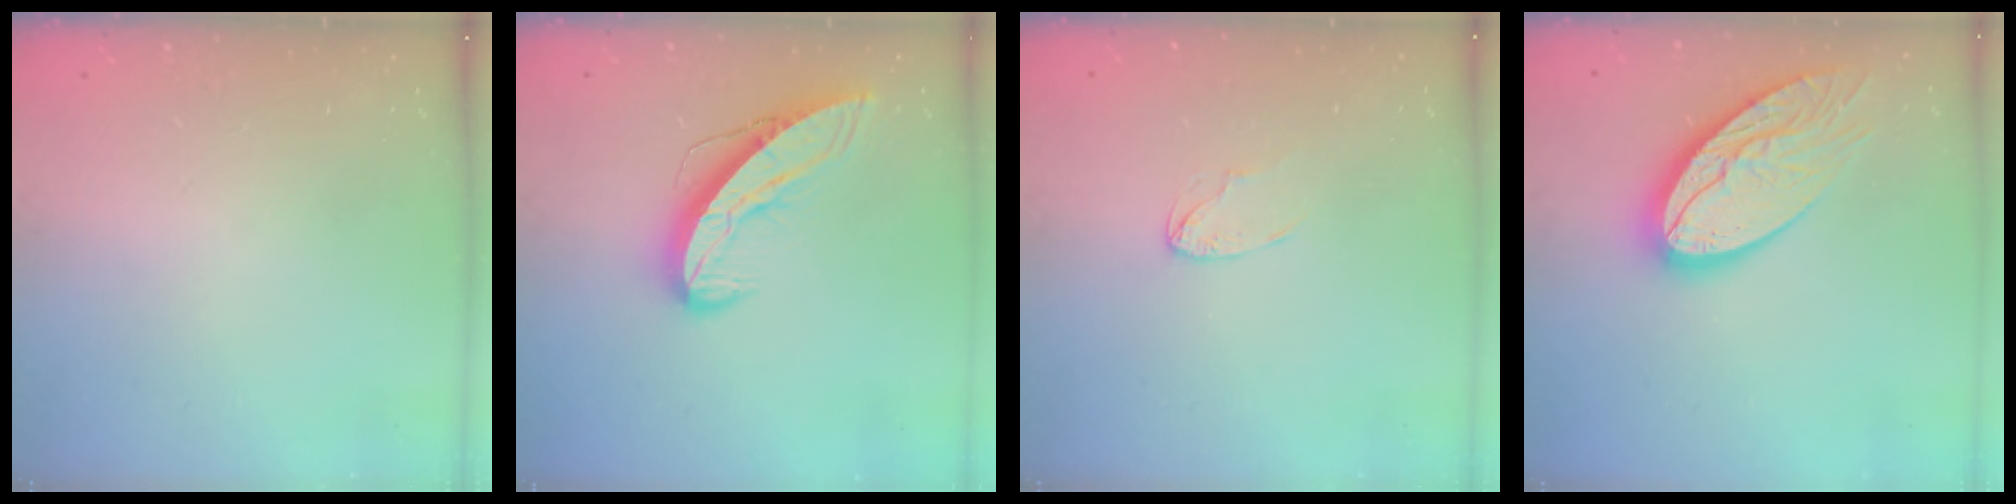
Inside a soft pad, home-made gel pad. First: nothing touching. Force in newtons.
{"total": 11.2, "press": 11.1, "slide": 1.0}
{"total": 3.4, "press": 3.4, "slide": 0.2}
{"total": 17.1, "press": 17.0, "slide": 1.6}